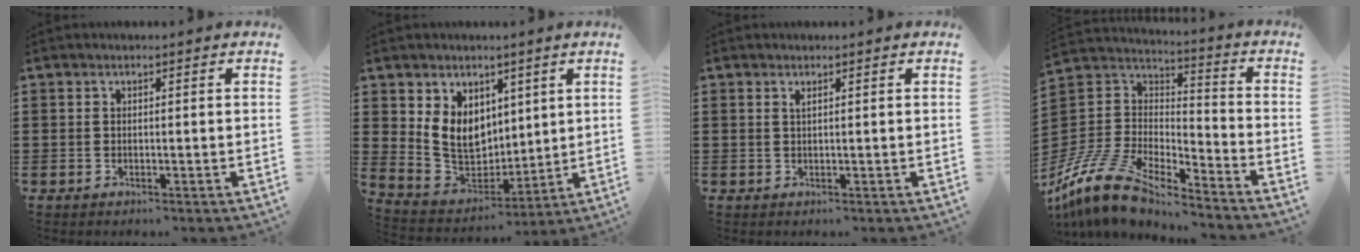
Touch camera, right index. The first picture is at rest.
{"total": 8.6, "force": [3.3, 6.9, 3.8], "torque": [-0.106, -0.008, 0.066]}
{"total": 0.7, "force": [0.4, 0.1, 0.5], "torque": [-0.013, 0.000, 0.009]}
{"total": 11.6, "force": [-10.3, 2.9, 4.4], "torque": [-0.120, 0.007, -0.215]}